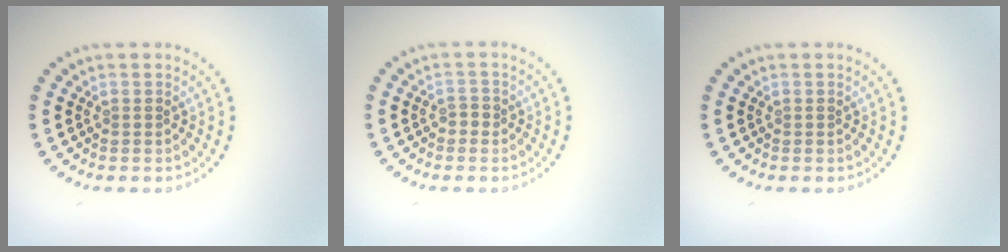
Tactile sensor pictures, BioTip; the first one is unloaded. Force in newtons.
{"total": 1.0, "press": 0.9, "slide": 0.4}
{"total": 0.0}